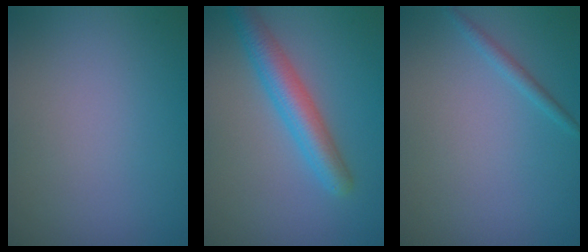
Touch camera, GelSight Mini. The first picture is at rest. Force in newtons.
{"total": 4.4, "press": 4.4, "slide": 0.1}
{"total": 1.1, "press": 1.1, "slide": 0.0}